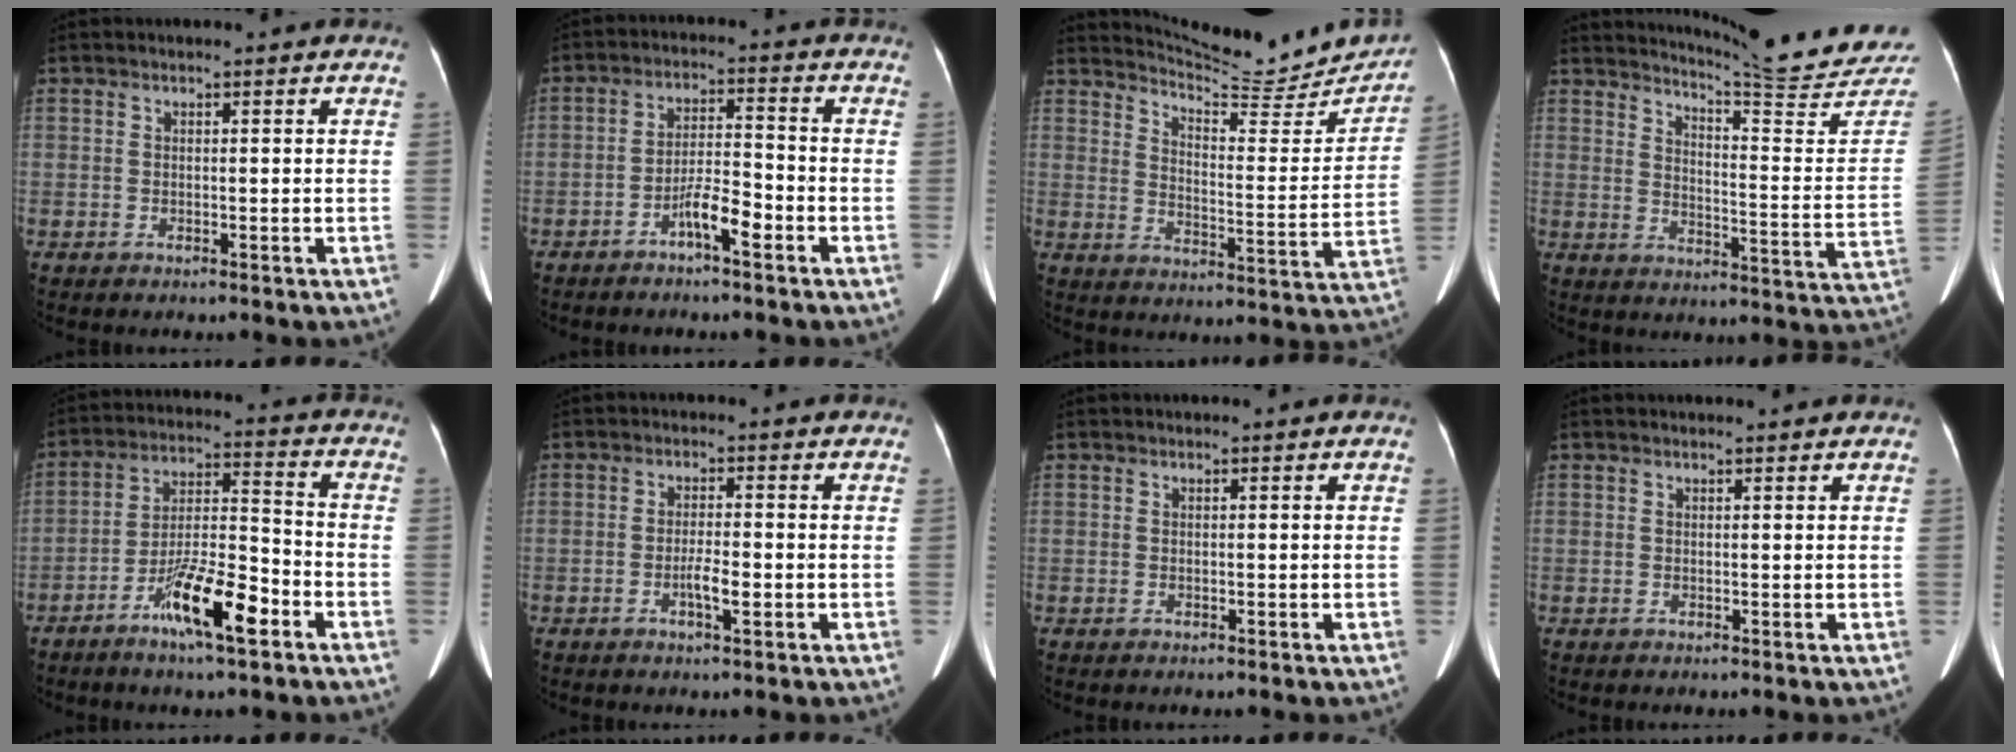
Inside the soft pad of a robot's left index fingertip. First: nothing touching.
{"total": 5.1, "force": [-3.1, 0.7, 4.0], "torque": [-0.079, 0.008, -0.057]}
{"total": 16.8, "force": [16.4, 1.8, 3.1], "torque": [-0.037, -0.057, 0.208]}
{"total": 20.1, "force": [19.5, -0.9, 5.0], "torque": [-0.079, -0.127, 0.234]}
{"total": 10.8, "force": [-6.0, 1.6, 8.8], "torque": [-0.165, -0.002, -0.107]}
{"total": 2.9, "force": [-1.0, 0.5, 2.7], "torque": [-0.049, 0.000, -0.016]}
{"total": 0.0}
{"total": 1.3, "force": [1.3, 0.1, 0.3], "torque": [-0.010, 0.006, 0.017]}